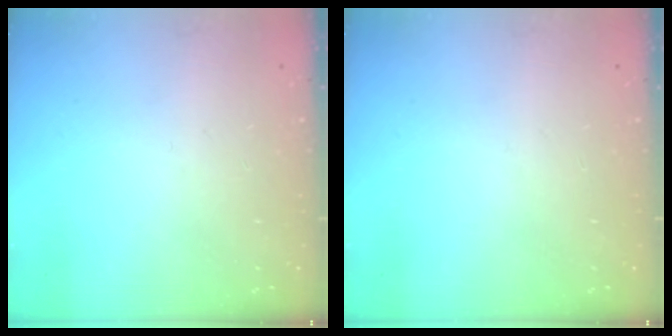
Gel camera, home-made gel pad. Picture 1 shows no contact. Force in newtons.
{"total": 0.0}